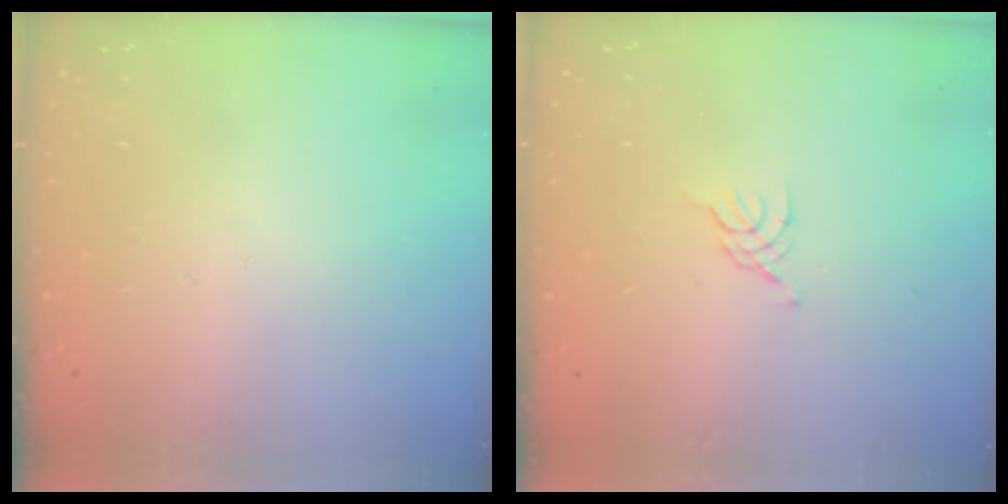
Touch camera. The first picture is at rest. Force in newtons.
{"total": 0.8, "press": 0.7, "slide": 0.3}